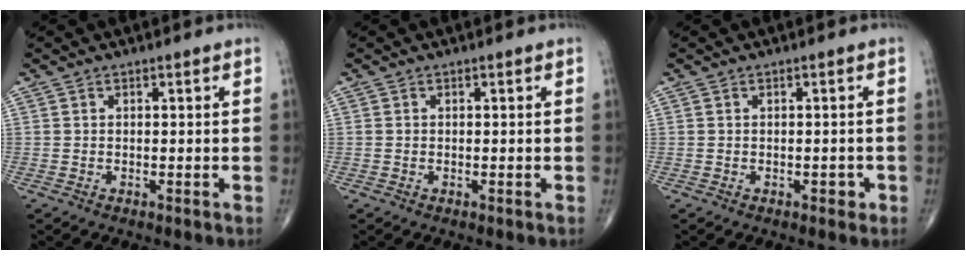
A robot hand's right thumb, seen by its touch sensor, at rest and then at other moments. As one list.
[{"total": 0.0}, {"total": 1.3, "force": [-0.6, 0.9, 0.9], "torque": [-0.003, 0.002, -0.009]}]